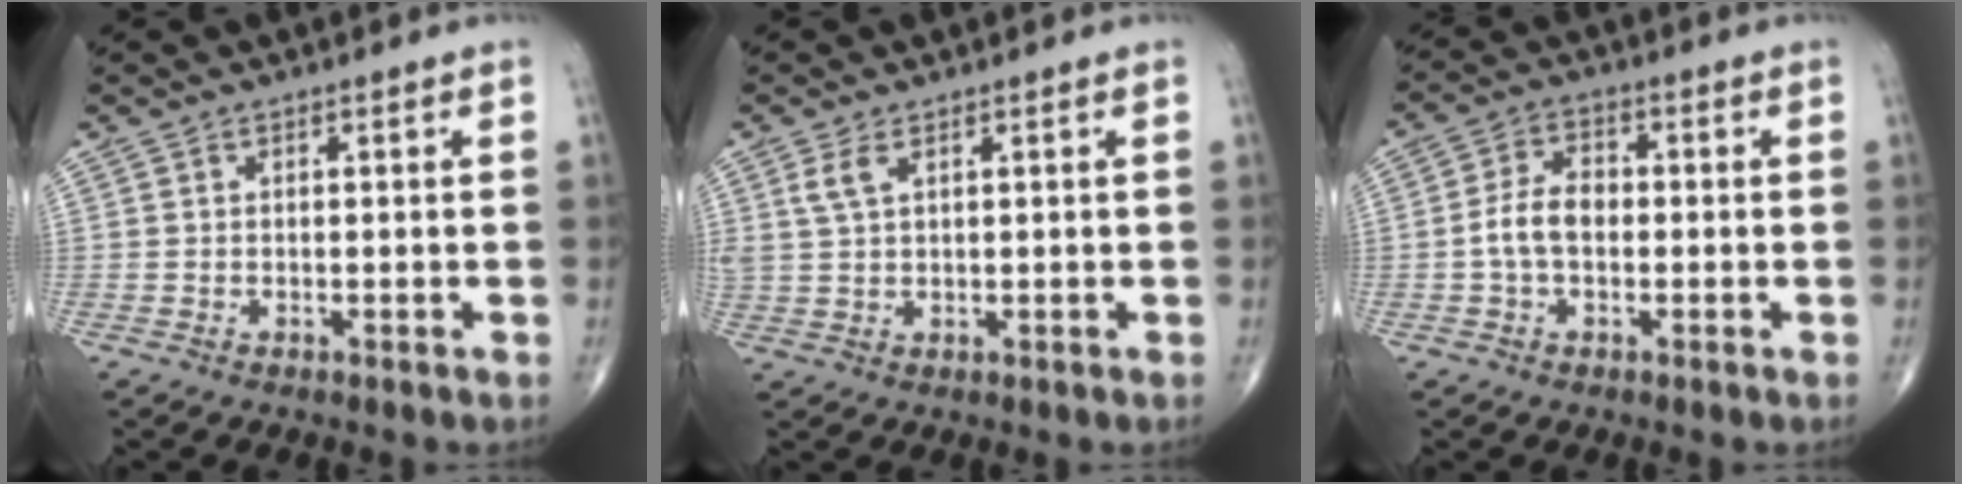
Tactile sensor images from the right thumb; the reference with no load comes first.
{"total": 3.3, "force": [1.6, 1.5, 2.4], "torque": [-0.056, 0.002, 0.040]}
{"total": 6.0, "force": [-0.7, 3.8, 4.6], "torque": [-0.083, 0.022, -0.021]}